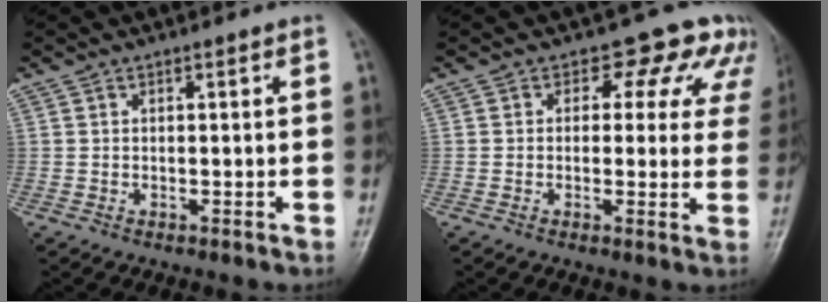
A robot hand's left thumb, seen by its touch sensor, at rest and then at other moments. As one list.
[{"total": 8.9, "force": [5.5, 5.8, 4.0], "torque": [0.005, -0.015, 0.040]}]